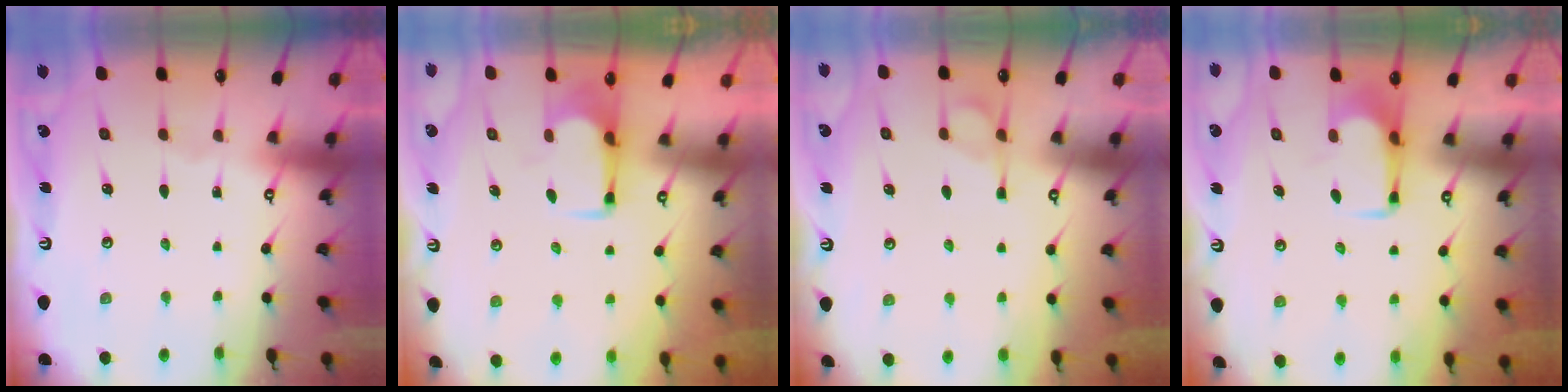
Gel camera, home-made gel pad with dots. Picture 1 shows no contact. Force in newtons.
{"total": 2.5, "press": 2.4, "slide": 0.9}
{"total": 1.1, "press": 0.0, "slide": 1.0}
{"total": 1.9, "press": 1.9, "slide": 0.2}